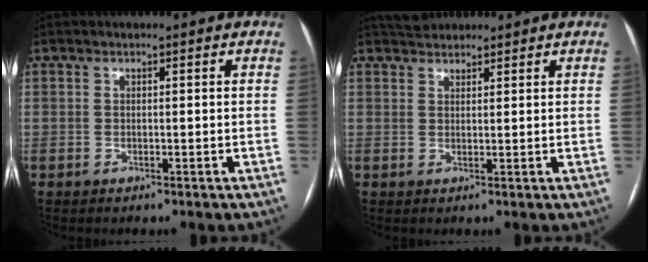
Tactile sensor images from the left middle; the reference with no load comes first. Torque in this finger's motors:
{"motor_torque": [0.15, -0.17, -0.07, -0.01]}